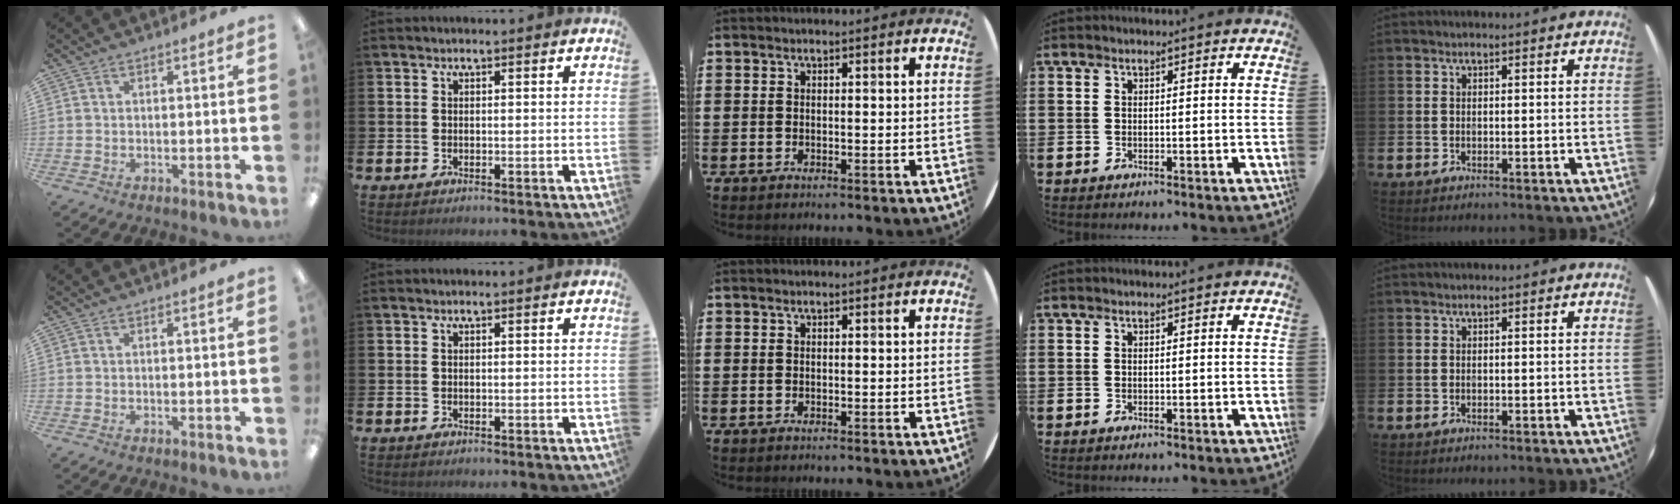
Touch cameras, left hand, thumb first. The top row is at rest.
{}